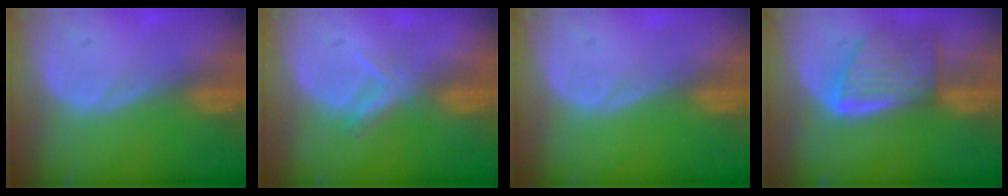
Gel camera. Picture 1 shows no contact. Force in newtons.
{"total": 3.1, "press": 2.9, "slide": 0.9}
{"total": 0.0}
{"total": 8.1, "press": 7.3, "slide": 3.4}